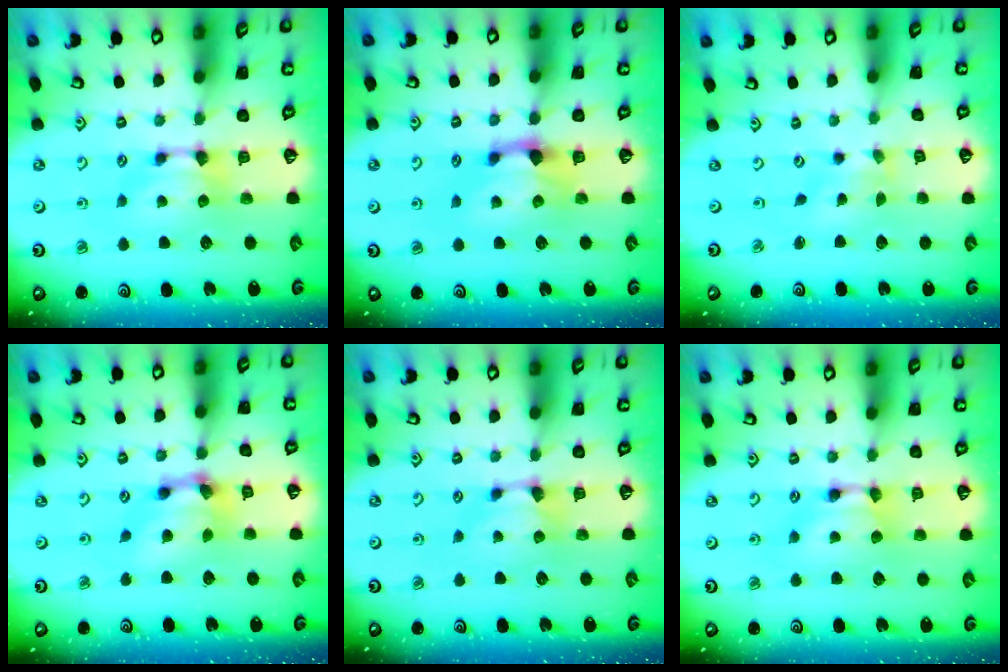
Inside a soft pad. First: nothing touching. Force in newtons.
{"total": 1.9, "press": 1.3, "slide": 1.4}
{"total": 2.9, "press": 2.7, "slide": 0.9}
{"total": 5.2, "press": 4.8, "slide": 2.1}
{"total": 1.1, "press": 0.4, "slide": 1.0}
{"total": 1.7, "press": 1.7, "slide": 0.1}